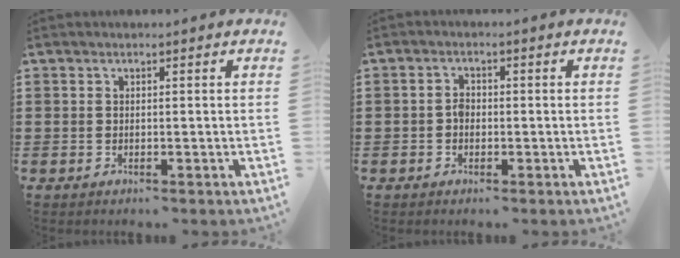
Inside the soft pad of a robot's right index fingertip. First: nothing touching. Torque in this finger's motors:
{"motor_torque": [0.48, -0.37, 0.09, 0.05]}